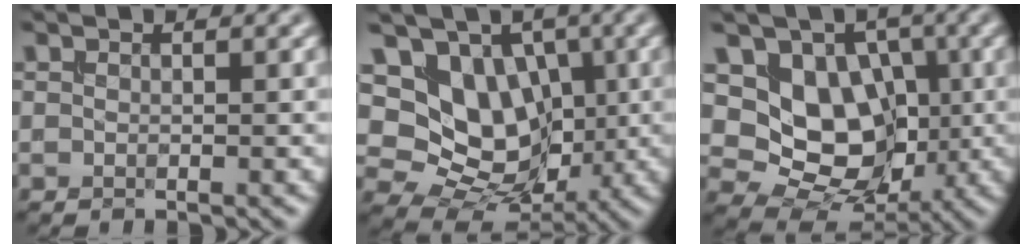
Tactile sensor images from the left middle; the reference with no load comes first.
{"total": 9.1, "force": [1.6, 7.2, 5.3], "torque": [-0.084, -0.002, 0.009]}
{"total": 8.7, "force": [0.7, 6.9, 5.2], "torque": [-0.082, -0.012, -0.001]}